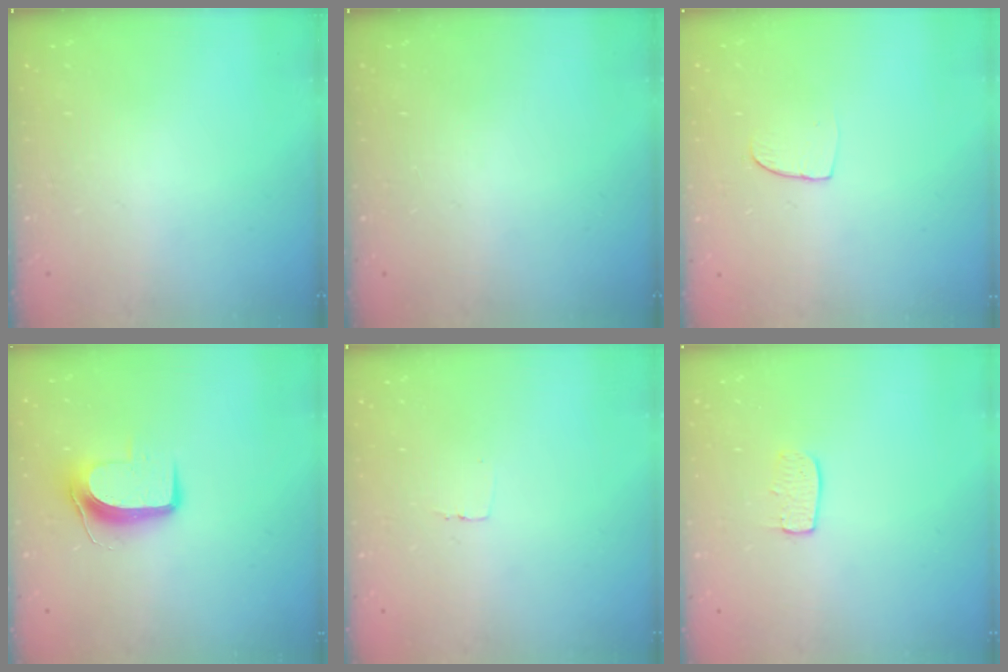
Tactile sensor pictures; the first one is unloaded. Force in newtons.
{"total": 0.0}
{"total": 6.0, "press": 6.0, "slide": 0.4}
{"total": 8.8, "press": 8.7, "slide": 1.0}
{"total": 2.3, "press": 2.3, "slide": 0.1}
{"total": 5.6, "press": 5.6, "slide": 0.4}